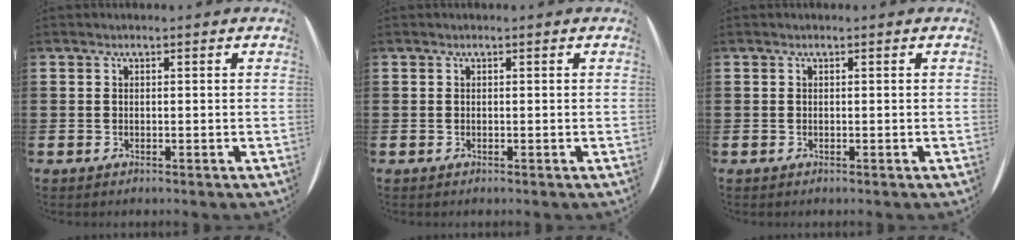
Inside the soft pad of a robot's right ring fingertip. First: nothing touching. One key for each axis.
{"total": 0.0}
{"total": 0.0}